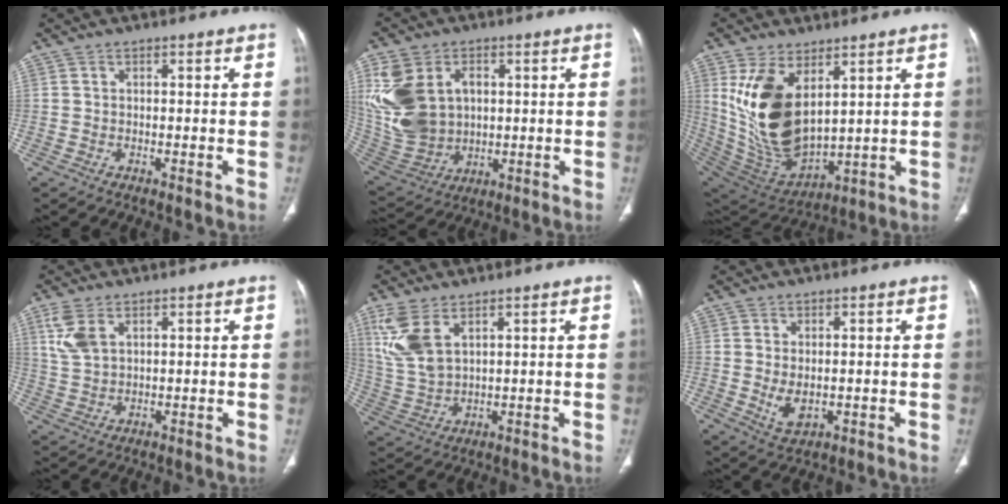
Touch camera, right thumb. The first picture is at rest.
{"total": 17.9, "force": [3.9, 13.1, 11.5], "torque": [-0.243, -0.006, 0.097]}
{"total": 17.7, "force": [5.6, 9.5, 13.9], "torque": [-0.250, -0.032, 0.136]}
{"total": 5.8, "force": [2.9, 3.0, 4.0], "torque": [-0.091, -0.002, 0.069]}
{"total": 9.1, "force": [4.7, 4.2, 6.5], "torque": [-0.150, -0.011, 0.110]}
{"total": 4.2, "force": [-0.3, 2.5, 3.4], "torque": [-0.058, -0.010, 0.007]}